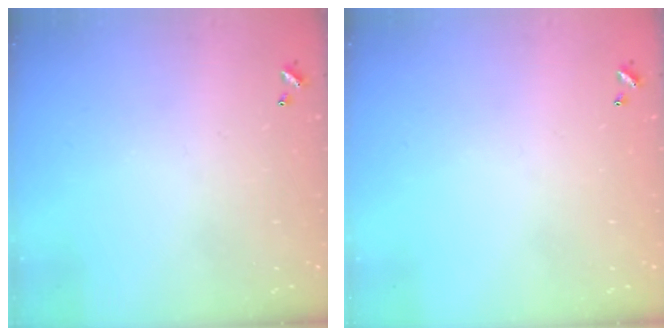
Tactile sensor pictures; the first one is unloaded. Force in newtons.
{"total": 0.0}